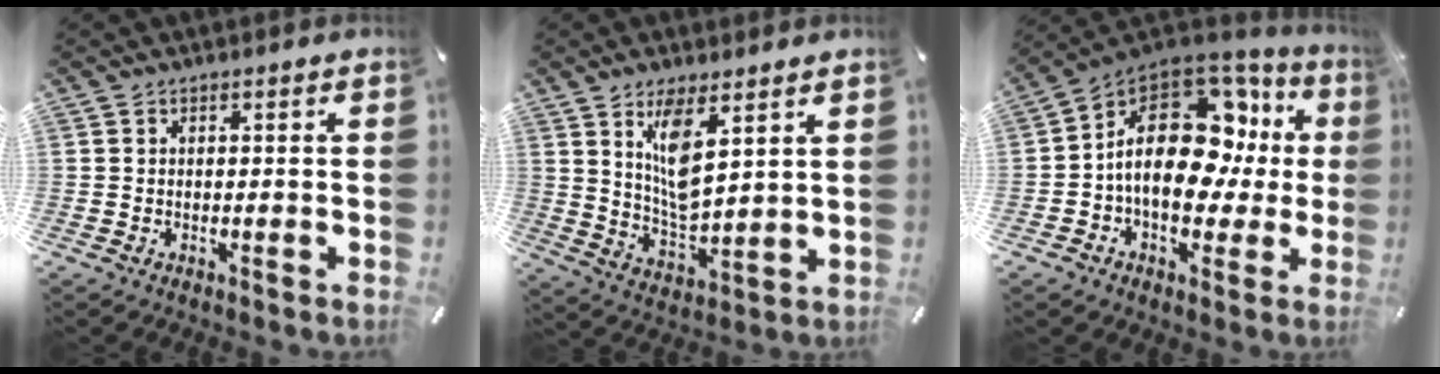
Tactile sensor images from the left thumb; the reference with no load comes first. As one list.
[{"total": 10.2, "force": [6.0, 4.1, 7.2], "torque": [-0.147, -0.020, 0.107]}, {"total": 20.0, "force": [2.7, 13.1, 14.9], "torque": [-0.241, -0.016, 0.050]}]